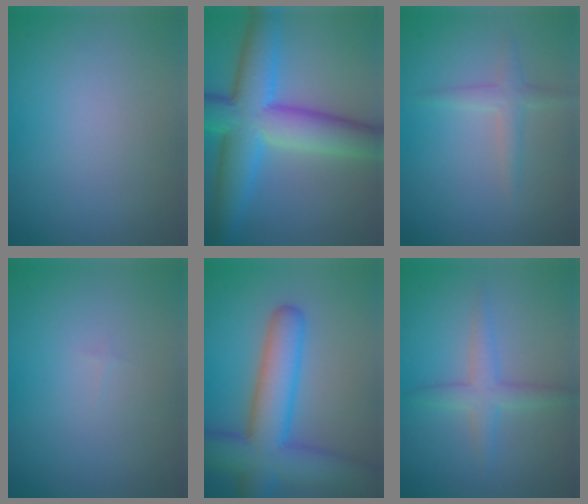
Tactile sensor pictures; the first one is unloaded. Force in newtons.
{"total": 9.6, "press": 9.6, "slide": 0.3}
{"total": 1.7, "press": 1.7, "slide": 0.1}
{"total": 0.0}
{"total": 8.6, "press": 8.6, "slide": 0.5}
{"total": 2.4, "press": 2.4, "slide": 0.0}